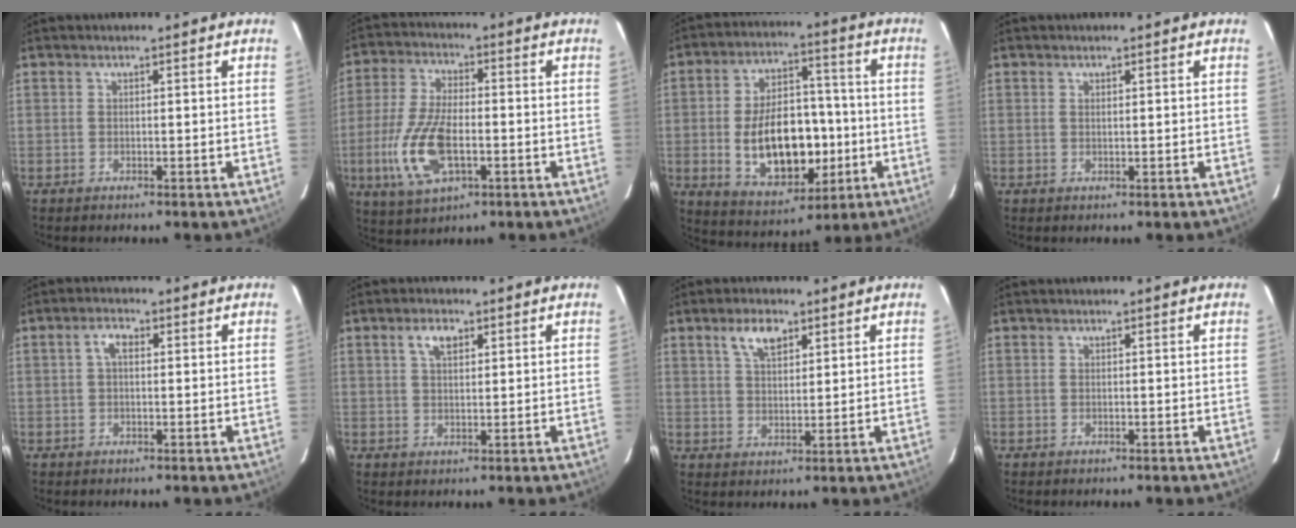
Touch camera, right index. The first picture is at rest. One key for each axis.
{"total": 13.6, "fx": -3.7, "fy": 6.2, "fz": 11.5, "tx": -0.248, "ty": -0.007, "tz": -0.065}
{"total": 17.0, "fx": -3.0, "fy": 10.0, "fz": 13.5, "tx": -0.256, "ty": 0.014, "tz": -0.022}
{"total": 0.5, "fx": 0.3, "fy": 0.1, "fz": 0.4, "tx": -0.008, "ty": 0.001, "tz": 0.007}
{"total": 2.6, "fx": 0.4, "fy": 1.4, "fz": 2.2, "tx": -0.044, "ty": 0.011, "tz": 0.008}
{"total": 3.6, "fx": 1.7, "fy": 1.8, "fz": 2.6, "tx": -0.046, "ty": 0.009, "tz": 0.031}
{"total": 5.4, "fx": 3.1, "fy": 2.5, "fz": 3.7, "tx": -0.063, "ty": 0.009, "tz": 0.057}
{"total": 0.0}